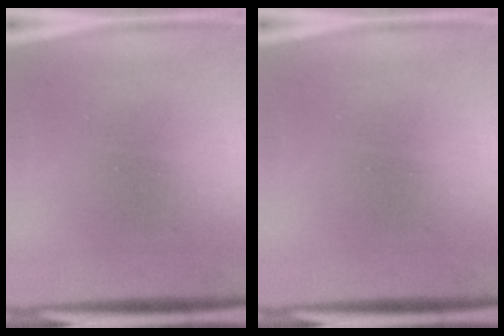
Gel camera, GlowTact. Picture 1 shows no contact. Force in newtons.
{"total": 0.0}